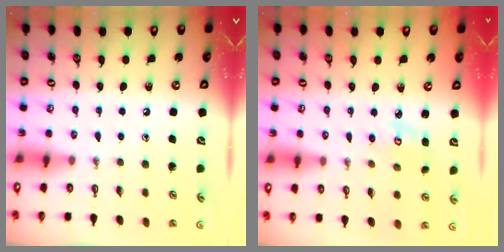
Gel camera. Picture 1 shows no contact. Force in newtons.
{"total": 2.9, "press": 2.9, "slide": 0.1}